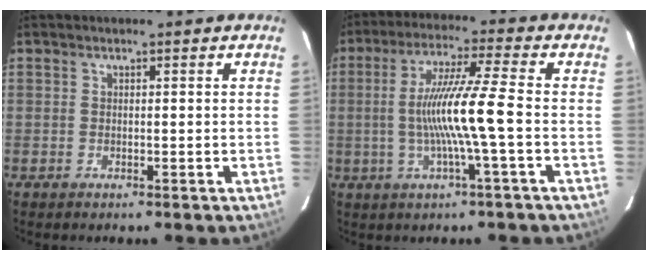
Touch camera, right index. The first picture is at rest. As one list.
[{"total": 10.9, "force": [-1.8, -1.4, 10.7], "torque": [-0.202, -0.002, -0.029]}]